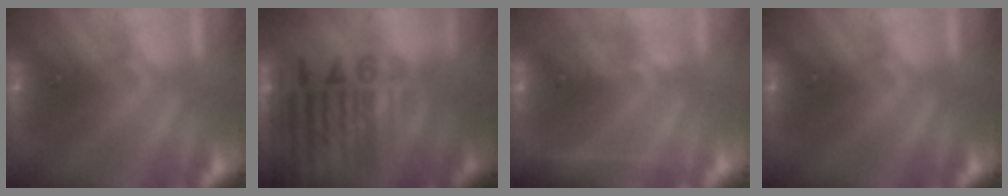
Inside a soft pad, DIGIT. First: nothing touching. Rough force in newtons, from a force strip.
{"total": 9.1}
{"total": 2.2}
{"total": 0.0}